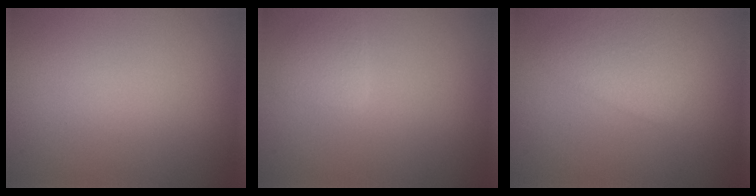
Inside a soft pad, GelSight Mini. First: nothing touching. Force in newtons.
{"total": 1.6, "press": 1.6, "slide": 0.1}
{"total": 3.3, "press": 3.3, "slide": 0.1}